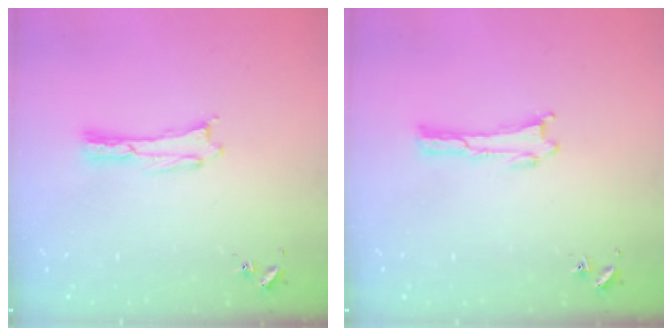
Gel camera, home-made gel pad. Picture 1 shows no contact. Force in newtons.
{"total": 0.0}